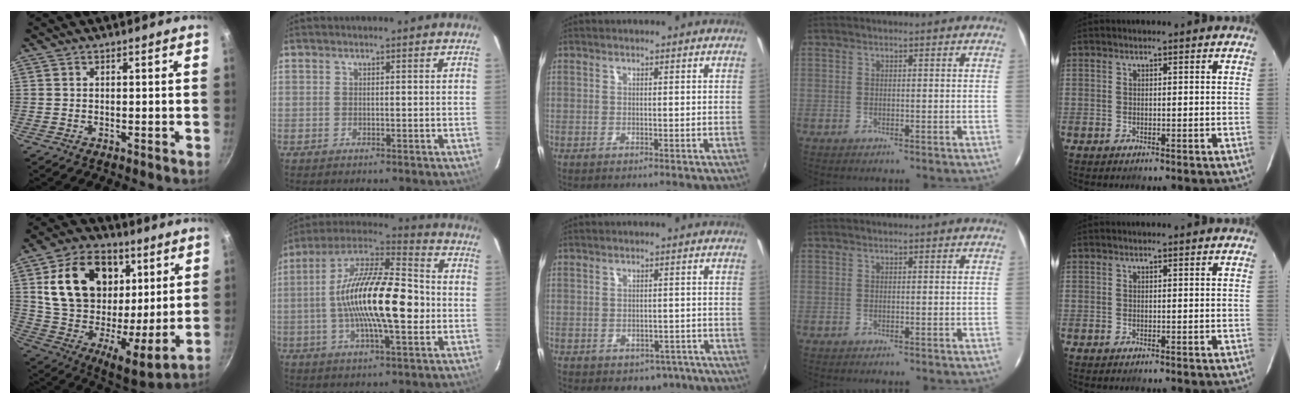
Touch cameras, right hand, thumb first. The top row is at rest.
{"thumb": {"total": 24.2, "force": [9.0, 16.0, 15.8], "torque": [-0.254, -0.026, 0.146]}, "index": {"total": 20.8, "force": [-1.8, 6.1, 19.8], "torque": [-0.354, 0.013, -0.044]}, "middle": {"total": 6.4, "force": [-3.8, 4.6, 2.5], "torque": [-0.048, 0.000, -0.034]}}